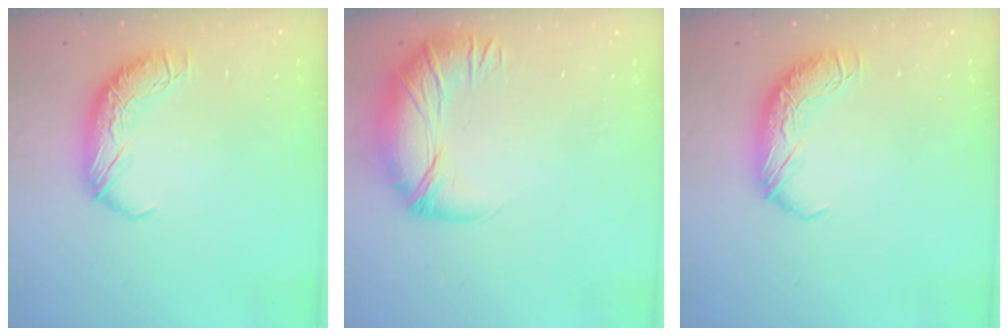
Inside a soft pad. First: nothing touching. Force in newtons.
{"total": 2.7, "press": 1.3, "slide": 2.3}
{"total": 0.0}